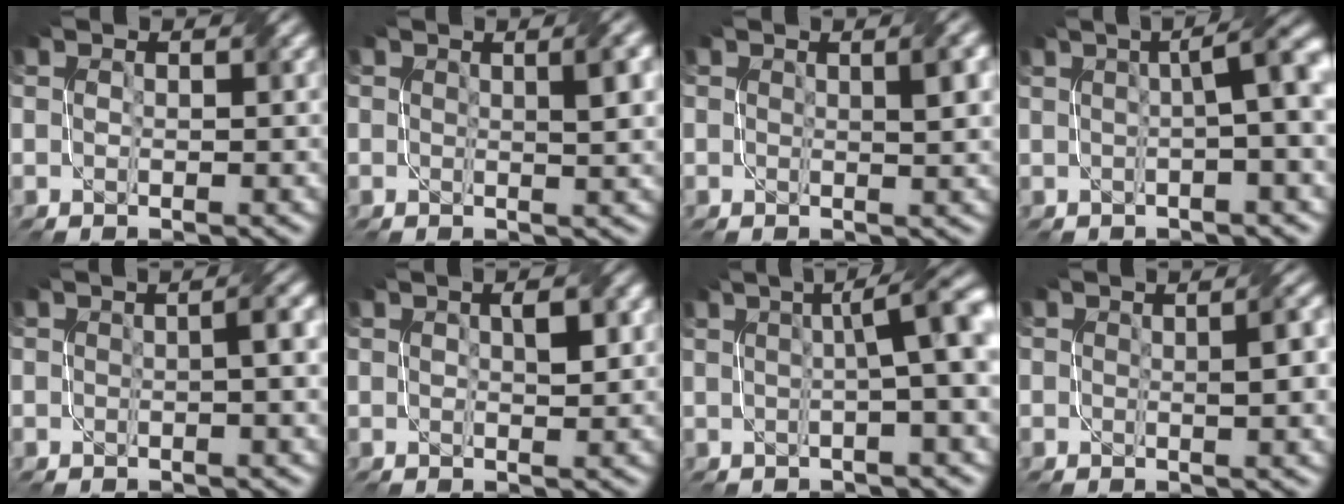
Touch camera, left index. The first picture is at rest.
{"total": 2.4, "force": [0.6, 0.6, 2.3], "torque": [-0.019, 0.008, 0.010]}
{"total": 2.0, "force": [0.5, 0.5, 1.9], "torque": [-0.016, 0.008, 0.008]}
{"total": 6.5, "force": [1.0, 1.9, 6.1], "torque": [-0.043, 0.032, 0.007]}
{"total": 2.0, "force": [-0.2, 0.4, 1.9], "torque": [-0.019, 0.013, 0.000]}
{"total": 1.8, "force": [0.5, 0.6, 1.6], "torque": [-0.027, 0.008, 0.012]}
{"total": 7.5, "force": [1.2, 2.1, 7.1], "torque": [-0.052, 0.031, 0.007]}
{"total": 2.1, "force": [-0.1, 0.4, 2.1], "torque": [-0.023, 0.006, 0.002]}